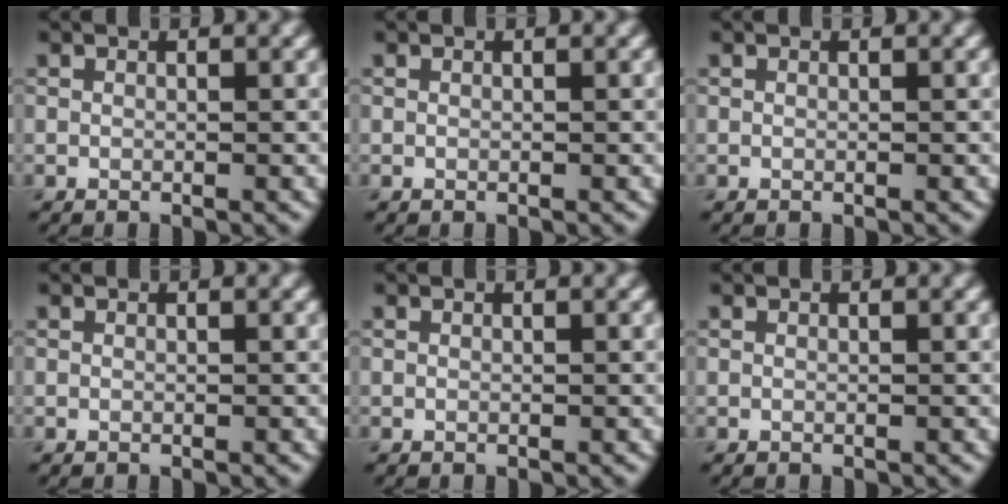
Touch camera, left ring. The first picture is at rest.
{"total": 0.0}
{"total": 0.0}
{"total": 0.0}
{"total": 0.0}
{"total": 0.0}